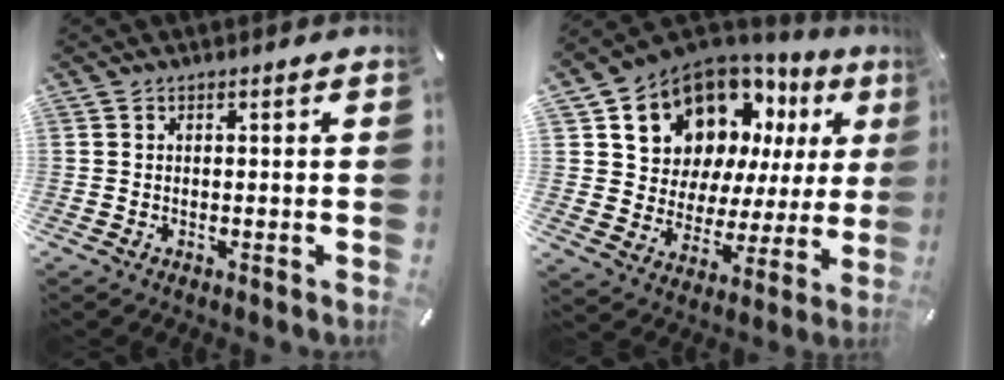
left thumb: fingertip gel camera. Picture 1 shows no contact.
{"total": 14.6, "force": [10.1, 9.1, 5.2], "torque": [-0.096, -0.086, 0.180]}